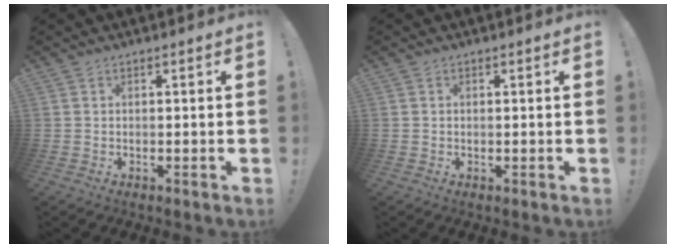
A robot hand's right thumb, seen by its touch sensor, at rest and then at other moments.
{"total": 0.0}